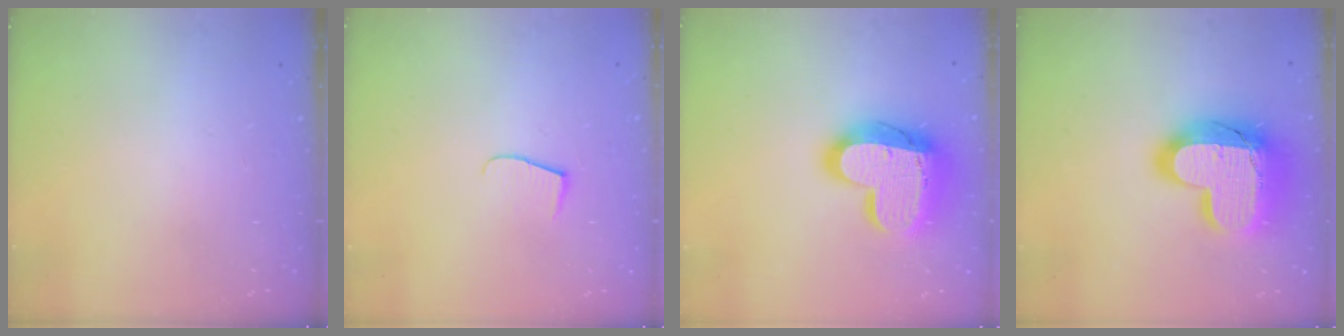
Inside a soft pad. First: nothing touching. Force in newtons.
{"total": 5.5, "press": 5.5, "slide": 0.6}
{"total": 19.7, "press": 19.7, "slide": 1.4}
{"total": 22.3, "press": 22.3, "slide": 1.5}